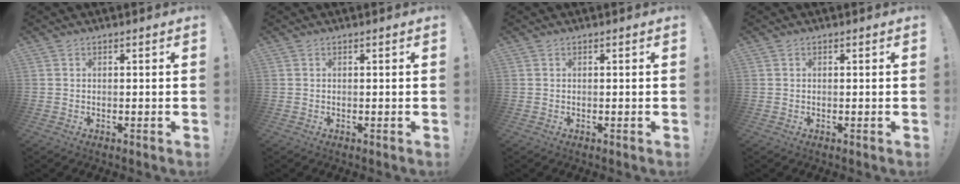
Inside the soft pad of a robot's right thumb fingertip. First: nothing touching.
{"total": 0.0}
{"total": 0.0}
{"total": 0.0}